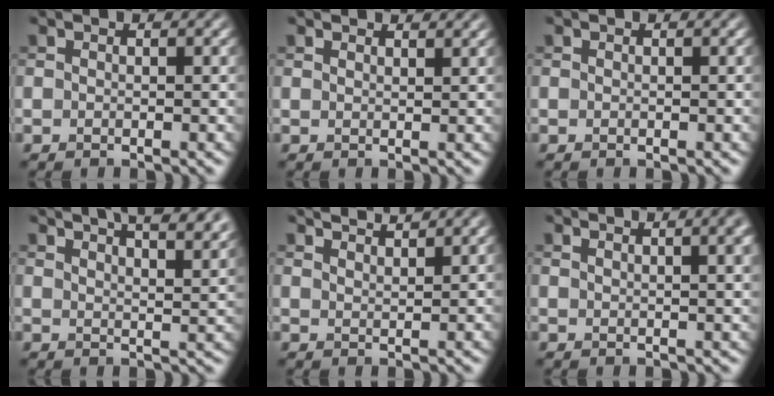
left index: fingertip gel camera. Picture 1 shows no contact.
{"total": 1.7, "force": [1.6, 0.3, 0.3], "torque": [-0.008, 0.000, 0.023]}
{"total": 0.0}
{"total": 10.5, "force": [7.5, 3.7, 6.2], "torque": [-0.039, 0.035, 0.061]}
{"total": 2.9, "force": [2.7, 0.4, 1.0], "torque": [-0.002, 0.006, 0.035]}
{"total": 6.5, "force": [3.5, 2.6, 4.8], "torque": [-0.024, 0.031, 0.021]}